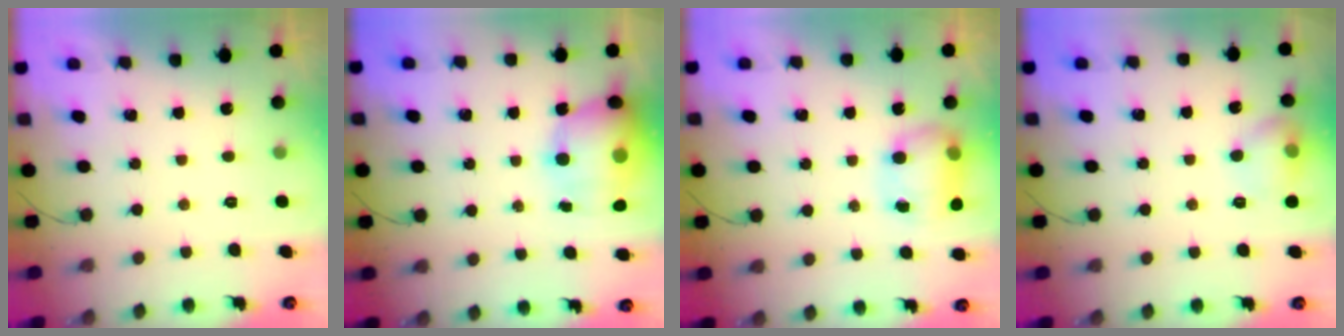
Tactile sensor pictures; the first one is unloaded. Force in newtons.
{"total": 14.5, "press": 14.1, "slide": 3.3}
{"total": 9.0, "press": 8.8, "slide": 1.8}
{"total": 8.2, "press": 8.1, "slide": 1.1}